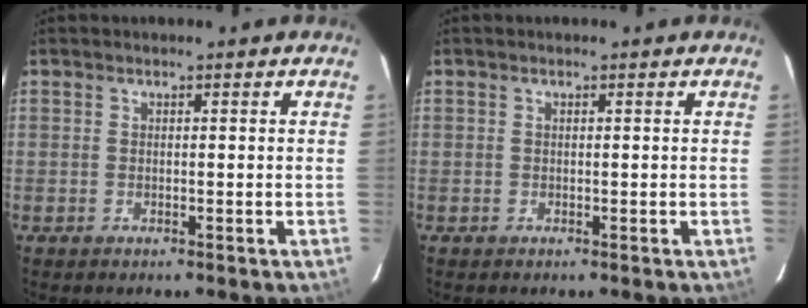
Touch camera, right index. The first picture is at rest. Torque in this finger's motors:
{"motor_torque": [-0.18, 0.10, -0.07, 0.00]}